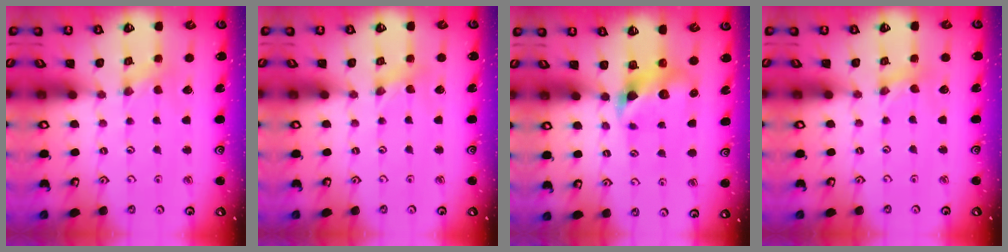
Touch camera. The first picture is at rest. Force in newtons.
{"total": 1.2, "press": 1.1, "slide": 0.2}
{"total": 7.4, "press": 7.4, "slide": 0.7}
{"total": 0.7, "press": 0.7, "slide": 0.2}